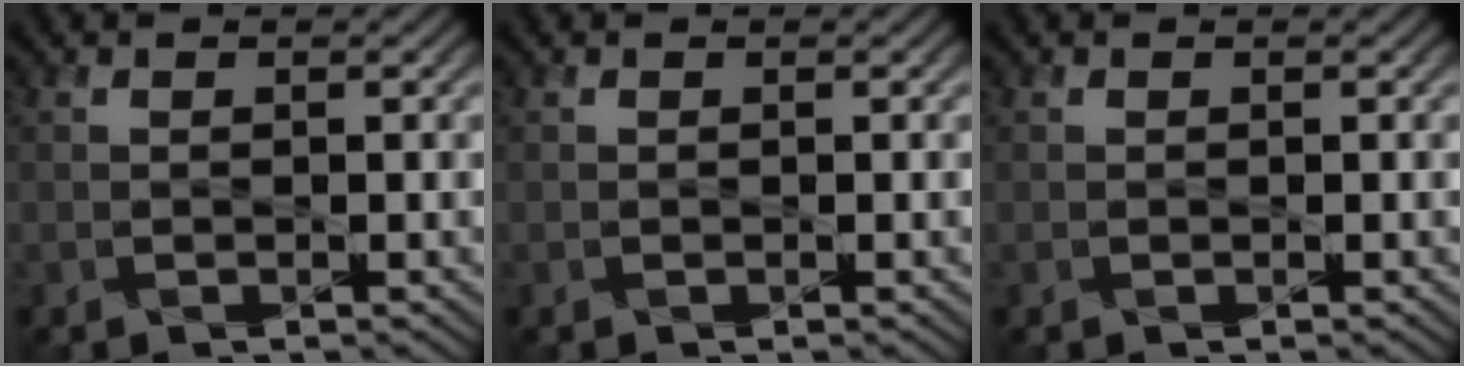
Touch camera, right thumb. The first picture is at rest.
{"total": 0.0}
{"total": 0.0}